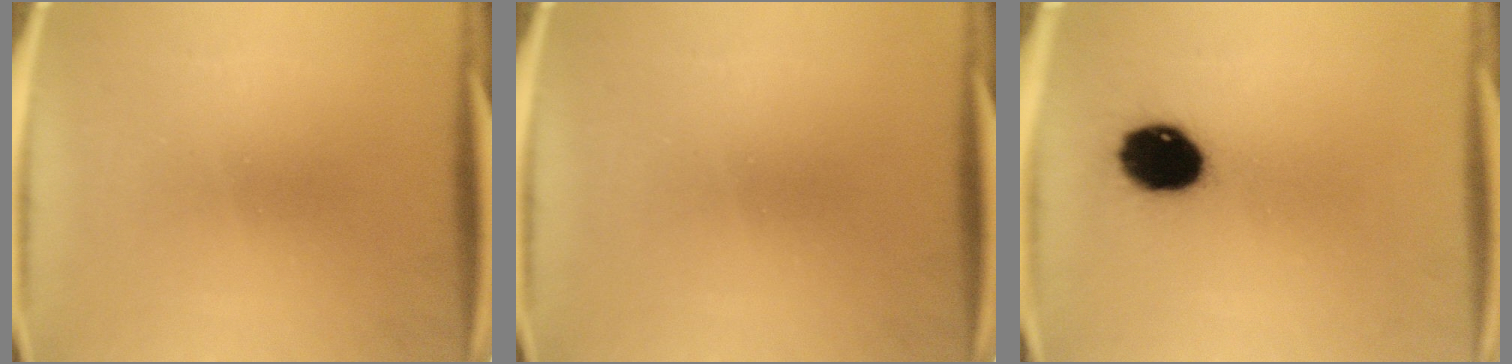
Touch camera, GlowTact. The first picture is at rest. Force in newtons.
{"total": 0.0}
{"total": 12.3}